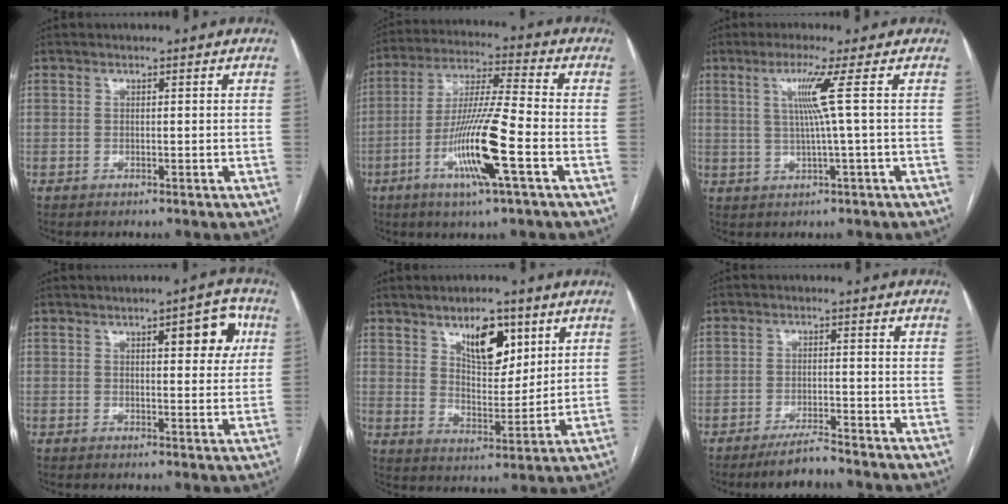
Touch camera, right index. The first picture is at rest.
{"total": 13.5, "force": [-4.9, 0.0, 12.6], "torque": [-0.247, -0.010, -0.095]}
{"total": 5.0, "force": [1.1, -1.9, 4.5], "torque": [-0.092, -0.002, 0.027]}
{"total": 6.9, "force": [2.6, 2.1, 6.0], "torque": [-0.072, 0.010, 0.030]}
{"total": 9.2, "force": [5.0, 4.0, 6.6], "torque": [-0.107, 0.000, 0.089]}
{"total": 4.1, "force": [-3.7, 0.2, 1.7], "torque": [-0.033, -0.011, -0.067]}